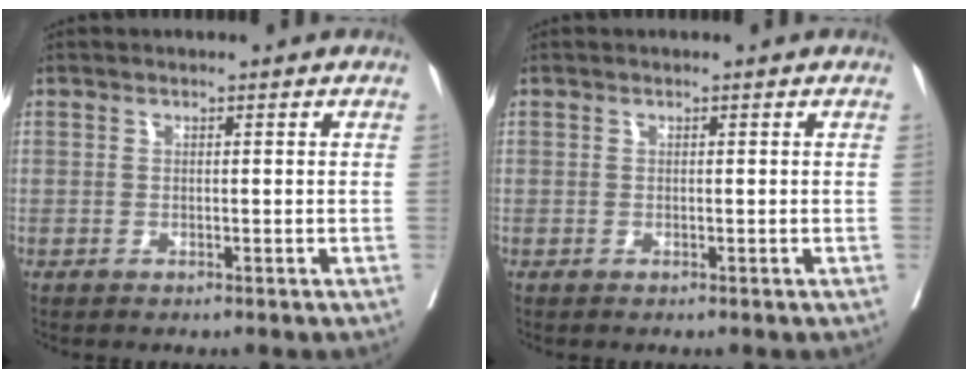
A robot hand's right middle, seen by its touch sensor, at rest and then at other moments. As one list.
[{"total": 0.0}]